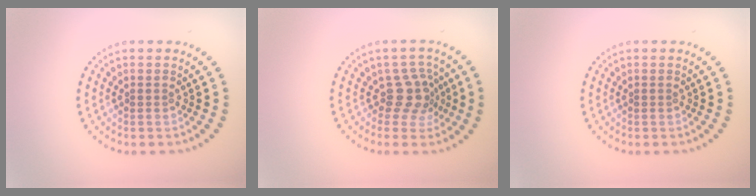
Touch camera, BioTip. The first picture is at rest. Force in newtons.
{"total": 2.7, "press": 2.0, "slide": 1.7}
{"total": 0.0}